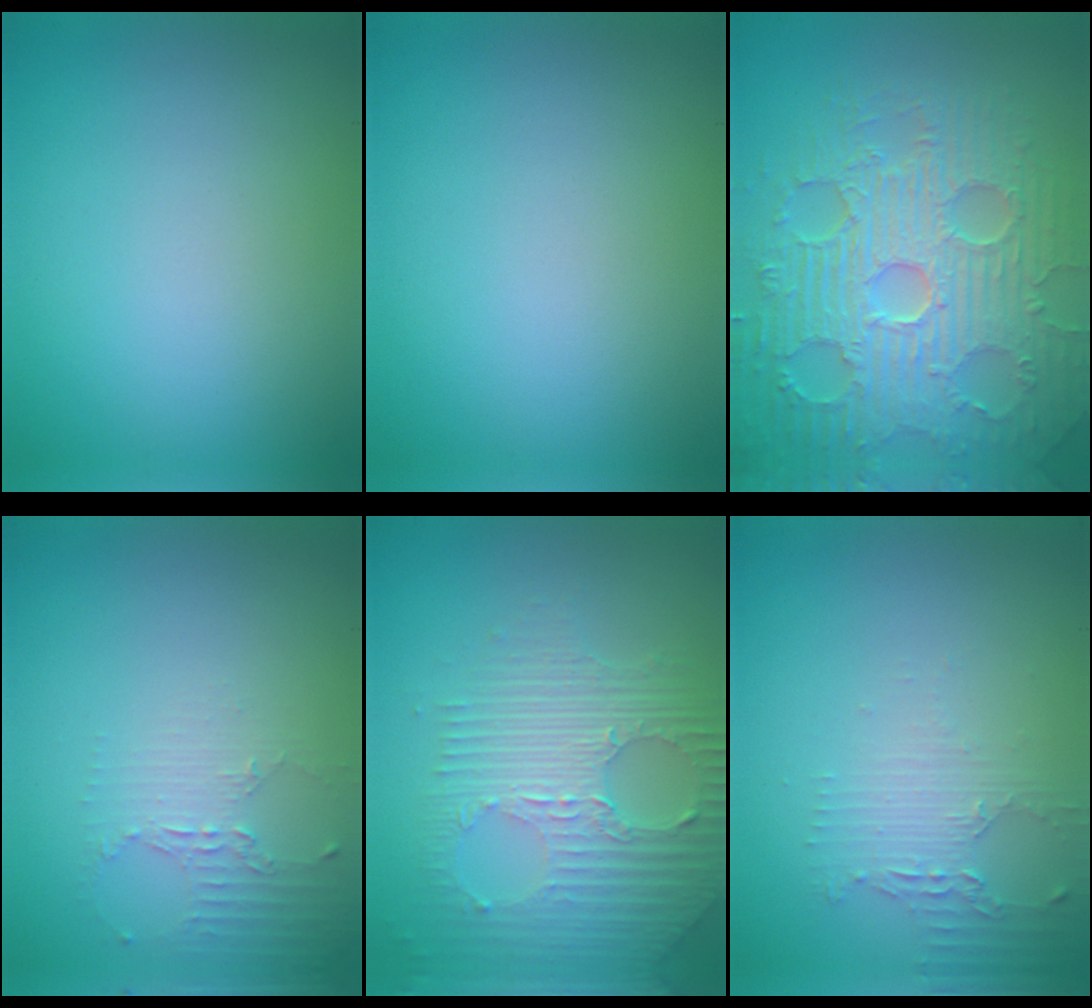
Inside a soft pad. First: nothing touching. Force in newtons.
{"total": 0.0}
{"total": 9.2, "press": 6.8, "slide": 6.2}
{"total": 2.0, "press": 1.5, "slide": 1.4}
{"total": 6.6, "press": 4.5, "slide": 4.9}
{"total": 2.2, "press": 1.8, "slide": 1.2}